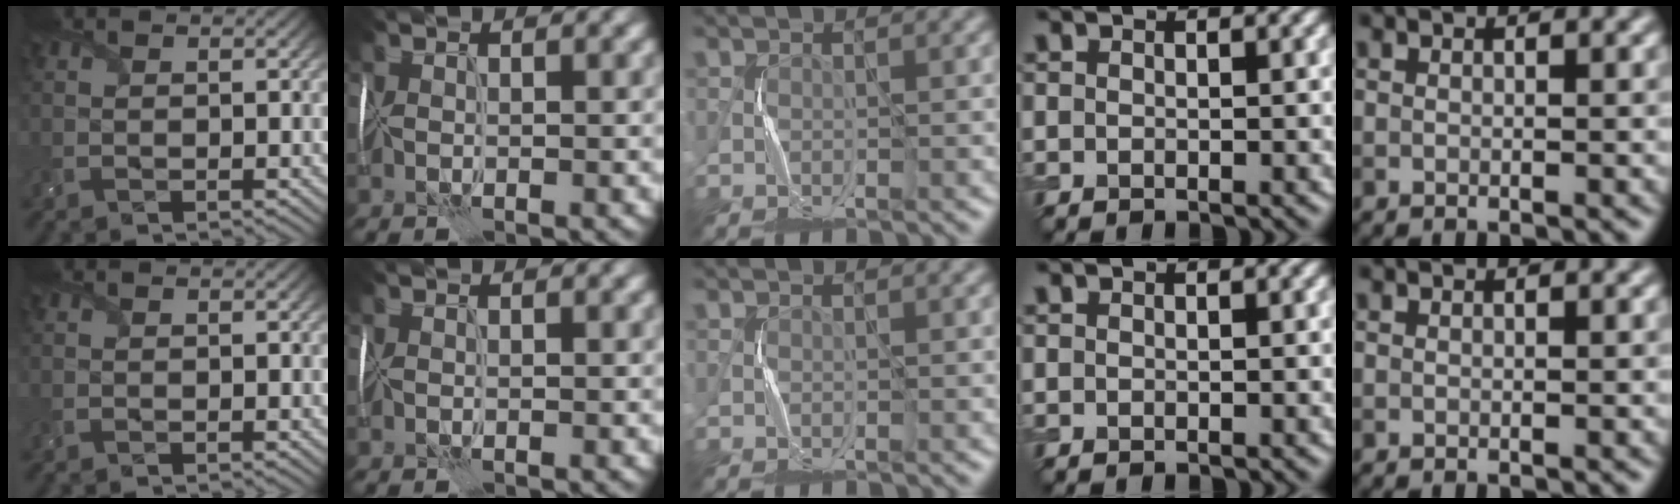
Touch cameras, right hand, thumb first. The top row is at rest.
{}